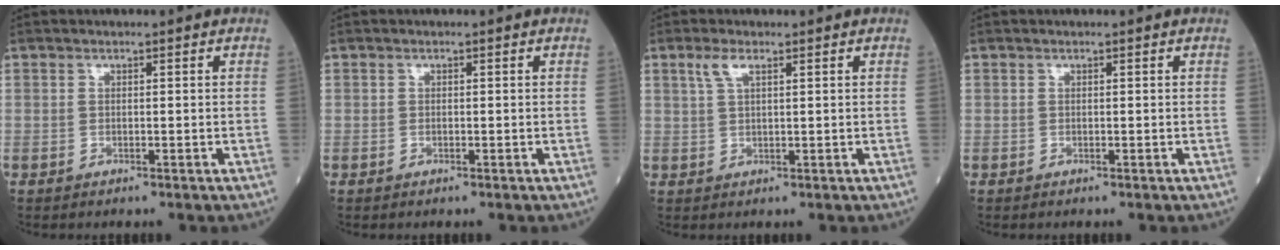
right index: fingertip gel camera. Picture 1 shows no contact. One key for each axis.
{"total": 0.0}
{"total": 2.6, "fx": 1.5, "fy": 0.7, "fz": 2.1, "tx": -0.052, "ty": 0.009, "tz": 0.033}
{"total": 0.0}